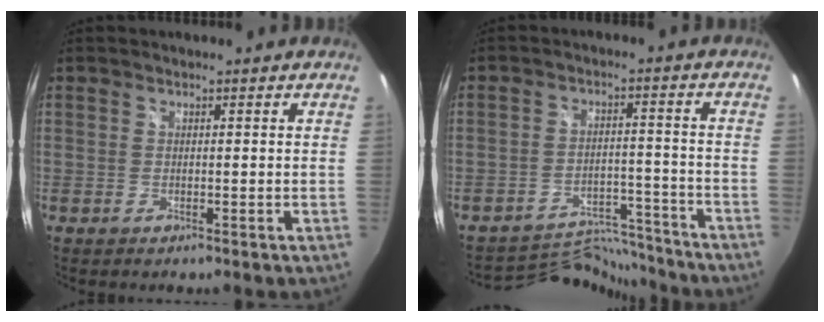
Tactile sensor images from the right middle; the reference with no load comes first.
{"total": 10.4, "force": [-10.4, 0.9, -0.1], "torque": [-0.012, 0.021, -0.160]}